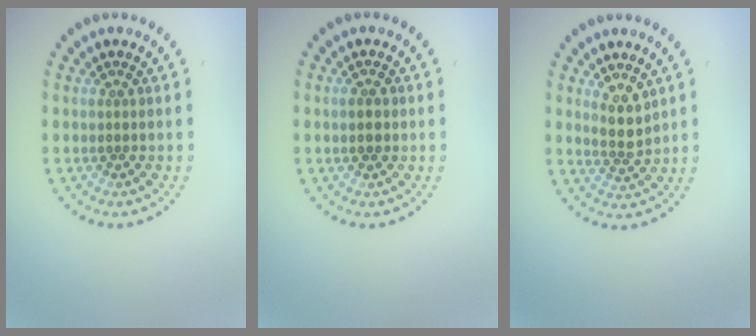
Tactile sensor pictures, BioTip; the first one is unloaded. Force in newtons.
{"total": 1.2, "press": 1.2, "slide": 0.2}
{"total": 2.5, "press": 2.2, "slide": 1.2}